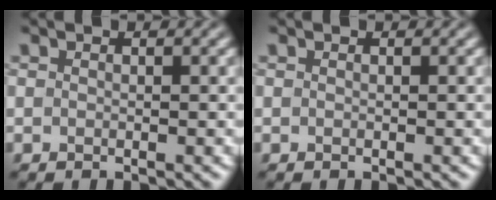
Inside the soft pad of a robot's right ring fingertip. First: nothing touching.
{"total": 0.0}